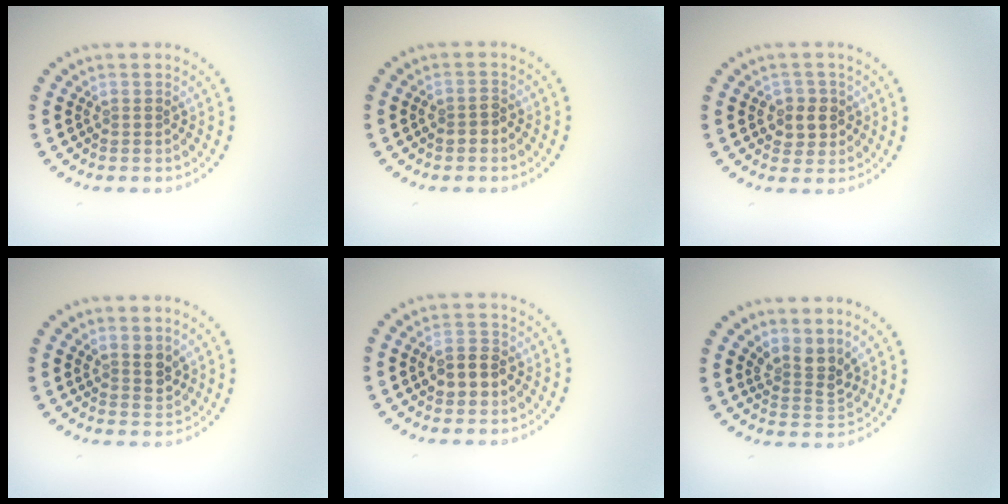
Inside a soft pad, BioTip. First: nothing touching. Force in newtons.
{"total": 1.4, "press": 1.3, "slide": 0.5}
{"total": 2.4, "press": 2.3, "slide": 0.7}
{"total": 2.2, "press": 1.8, "slide": 1.2}
{"total": 2.9, "press": 2.9, "slide": 0.3}
{"total": 2.8, "press": 2.0, "slide": 1.9}